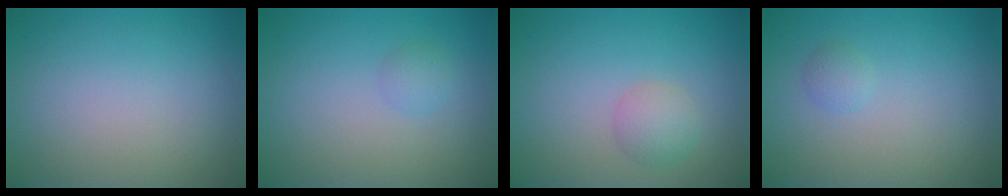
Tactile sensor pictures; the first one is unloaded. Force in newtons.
{"total": 1.0, "press": 1.0, "slide": 0.0}
{"total": 2.0, "press": 2.0, "slide": 0.0}
{"total": 0.9, "press": 0.9, "slide": 0.1}